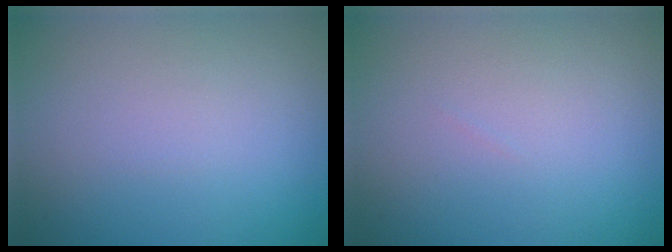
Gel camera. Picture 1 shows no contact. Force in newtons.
{"total": 0.0}